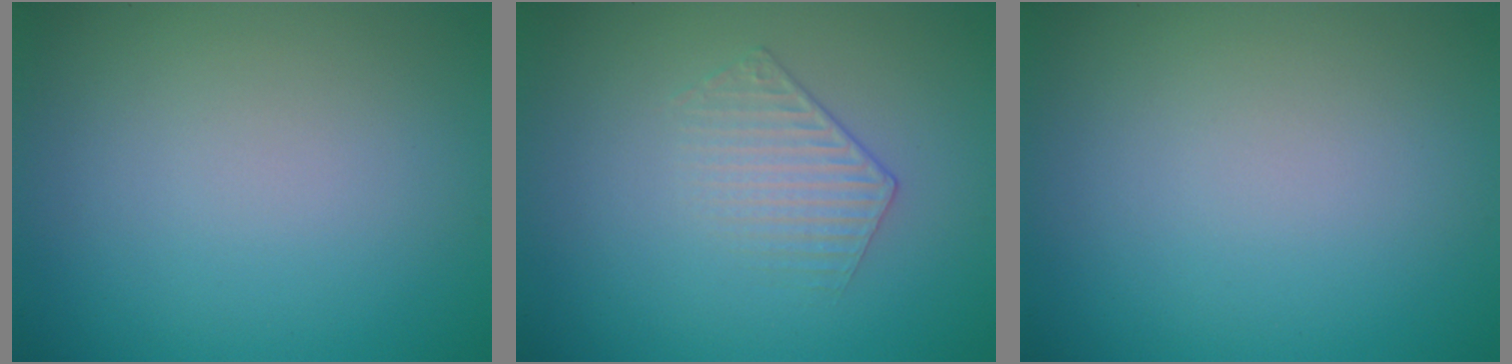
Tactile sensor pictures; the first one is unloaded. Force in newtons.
{"total": 1.5, "press": 0.9, "slide": 1.2}
{"total": 0.0}